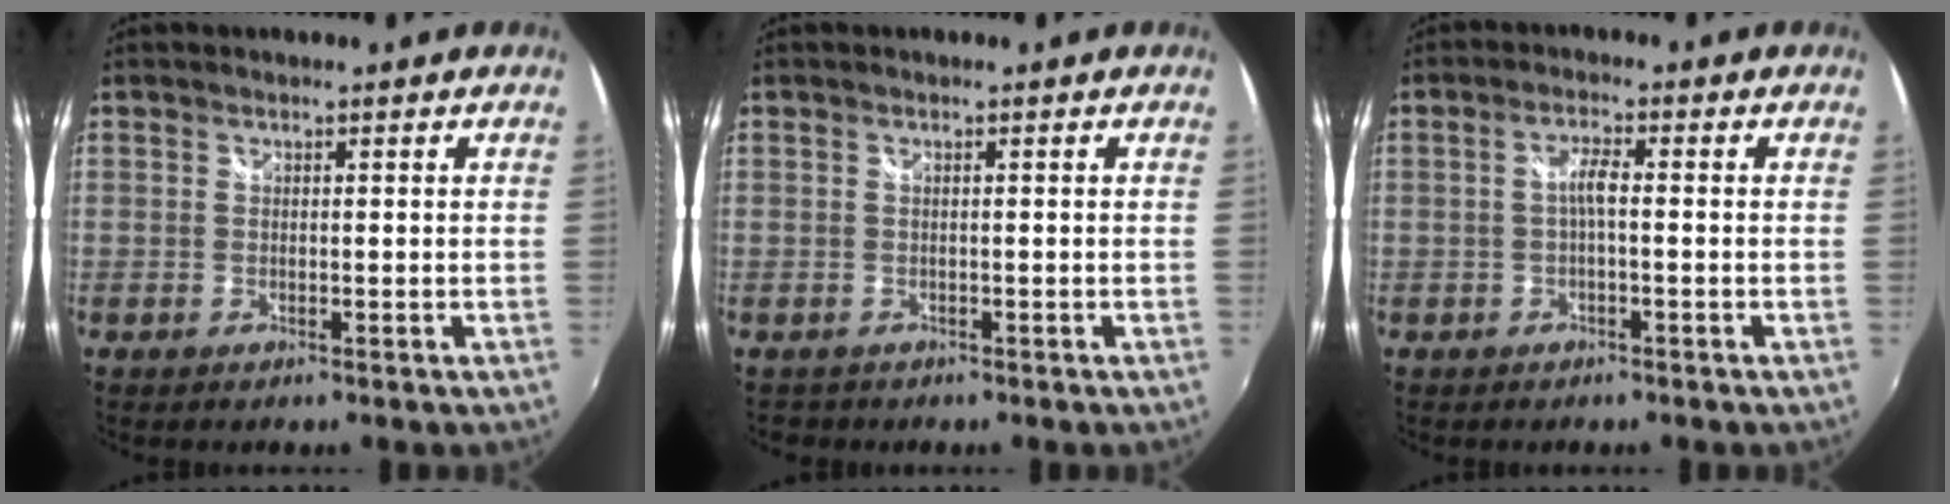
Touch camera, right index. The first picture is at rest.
{"total": 1.0, "force": [-0.6, 0.8, 0.2], "torque": [-0.008, -0.001, -0.006]}
{"total": 2.5, "force": [-0.5, 0.3, 2.5], "torque": [-0.049, 0.006, -0.009]}